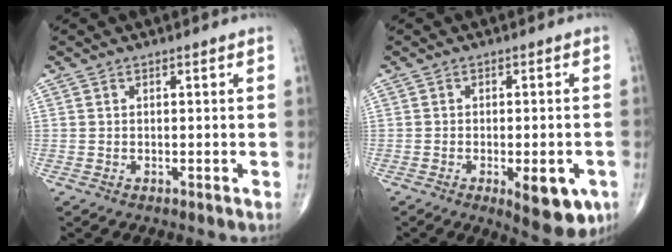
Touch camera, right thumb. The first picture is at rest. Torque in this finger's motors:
{"motor_torque": [1.13, 1.20, -0.13, -0.30, 0.23]}